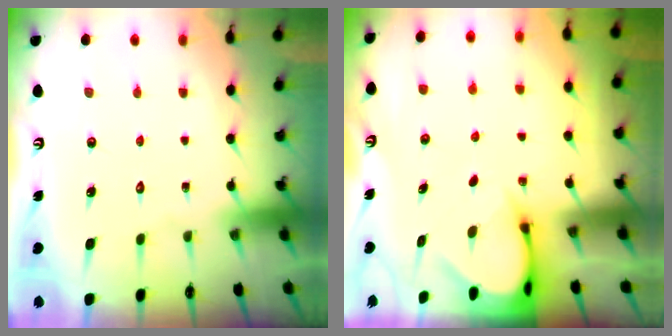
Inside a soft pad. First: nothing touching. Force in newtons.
{"total": 3.6, "press": 3.5, "slide": 0.2}